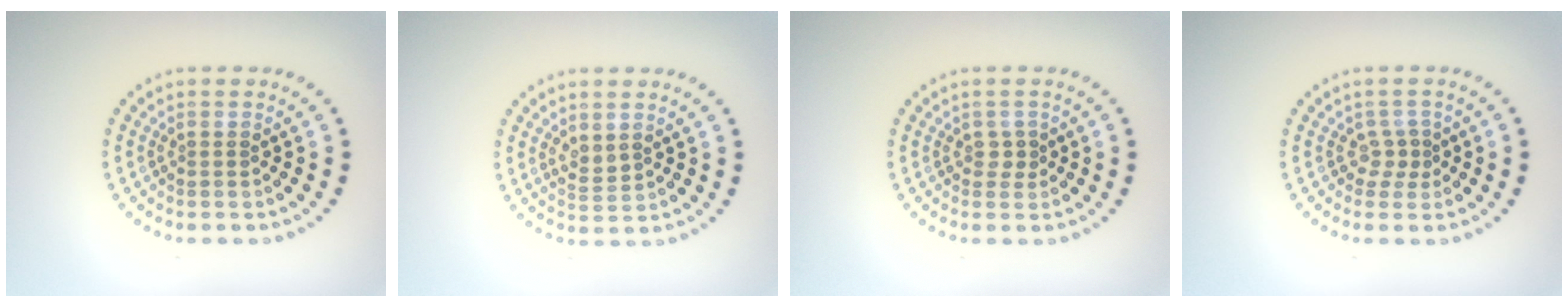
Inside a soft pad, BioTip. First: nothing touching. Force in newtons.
{"total": 1.4, "press": 1.3, "slide": 0.6}
{"total": 0.9, "press": 0.8, "slide": 0.4}
{"total": 1.4, "press": 0.9, "slide": 1.0}